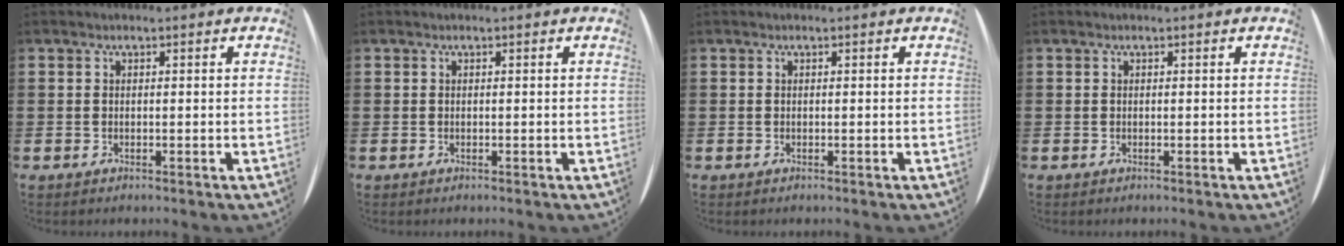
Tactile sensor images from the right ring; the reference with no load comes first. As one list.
[{"total": 0.0}, {"total": 0.0}, {"total": 0.0}]